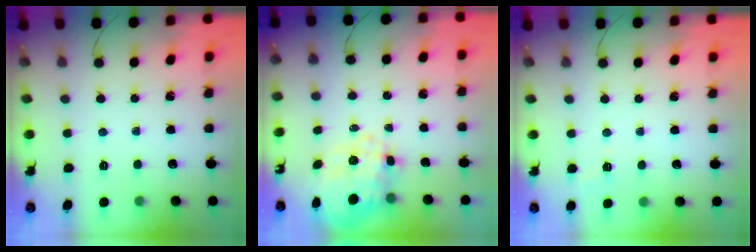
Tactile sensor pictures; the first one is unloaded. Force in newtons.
{"total": 10.4, "press": 10.2, "slide": 2.0}
{"total": 3.5, "press": 3.0, "slide": 1.8}